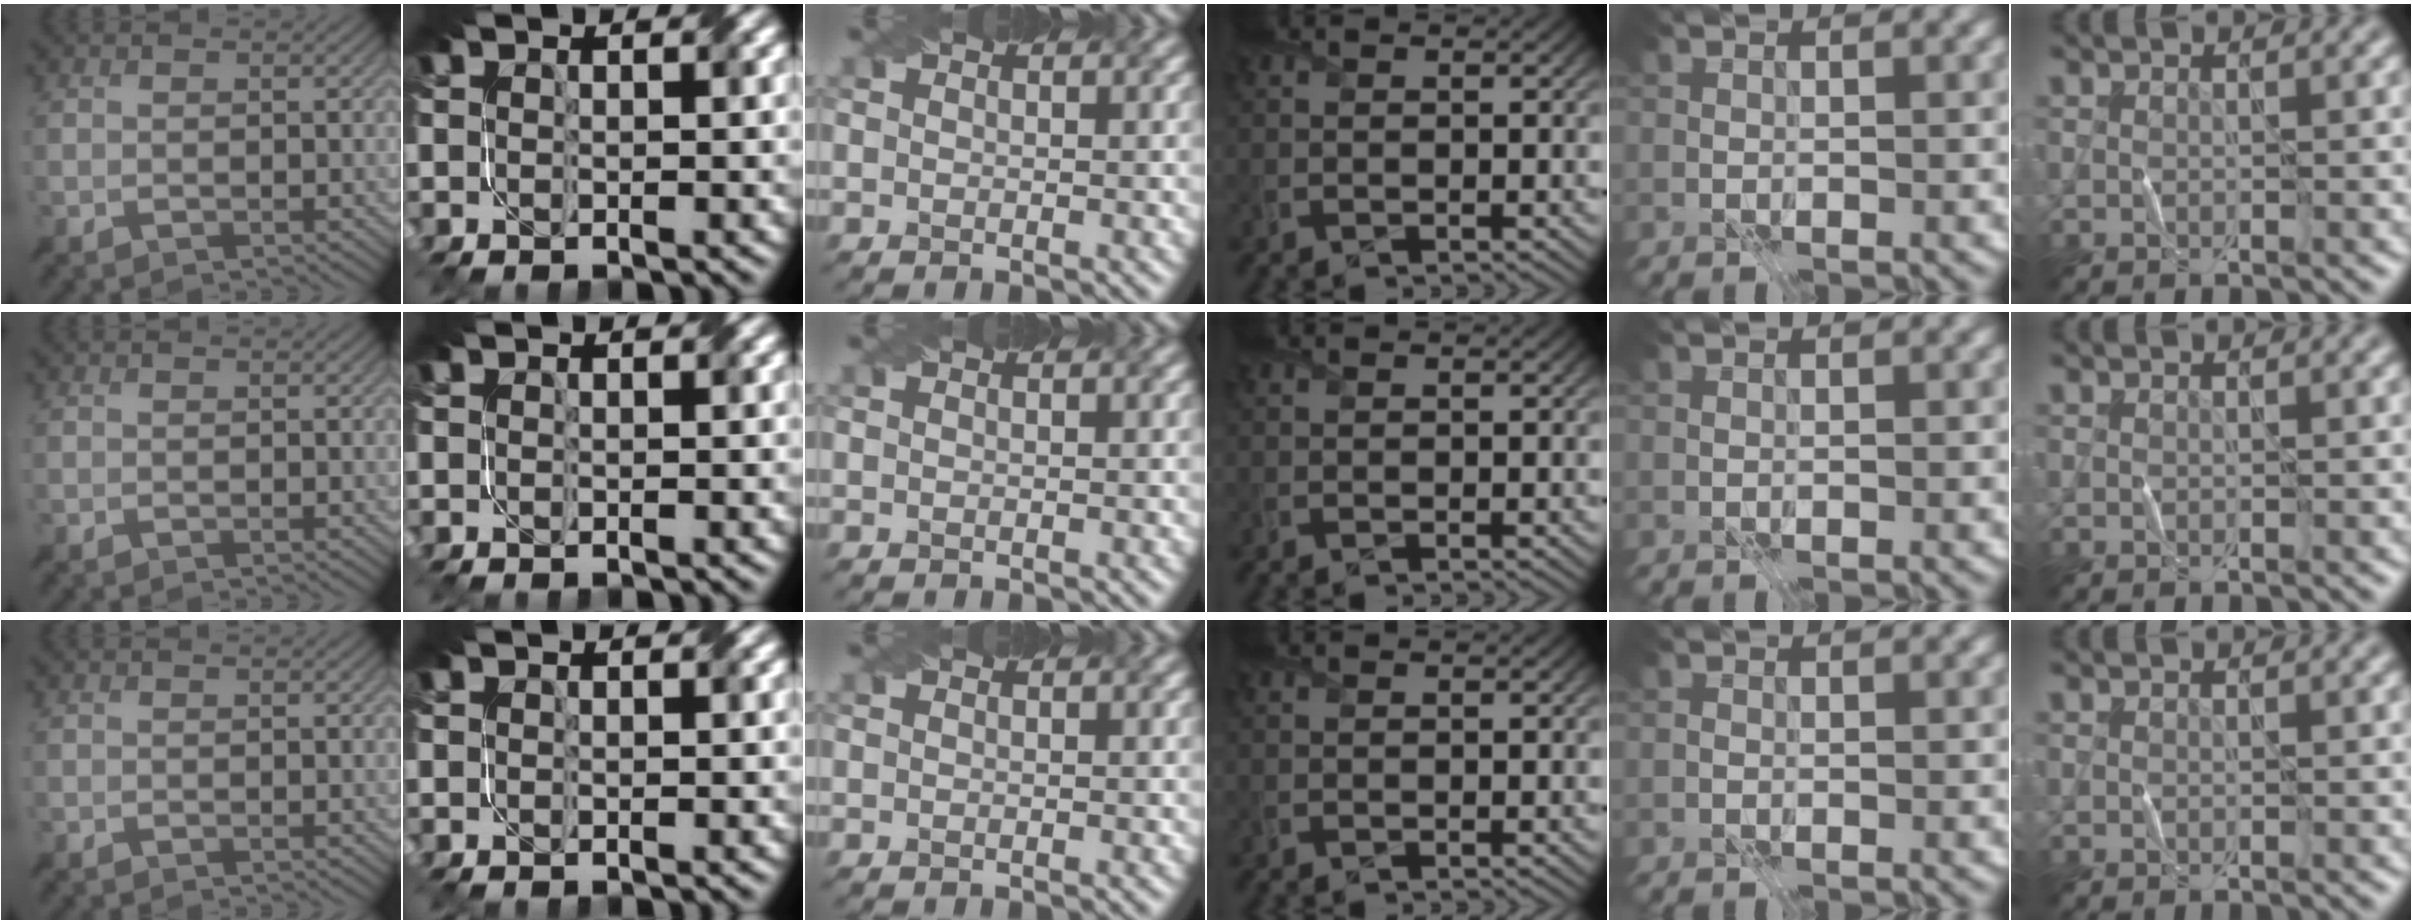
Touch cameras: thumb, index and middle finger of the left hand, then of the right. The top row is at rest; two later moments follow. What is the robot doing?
{"motion": "fold", "object": "file"}